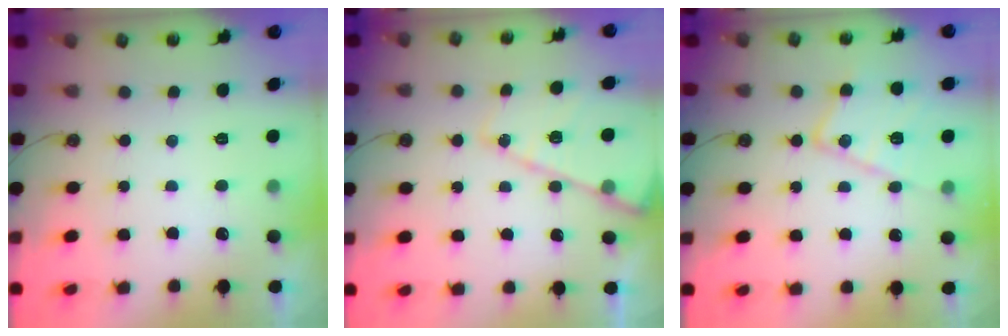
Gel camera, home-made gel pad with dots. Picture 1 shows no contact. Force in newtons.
{"total": 14.3, "press": 14.2, "slide": 1.4}
{"total": 15.2, "press": 15.2, "slide": 1.3}